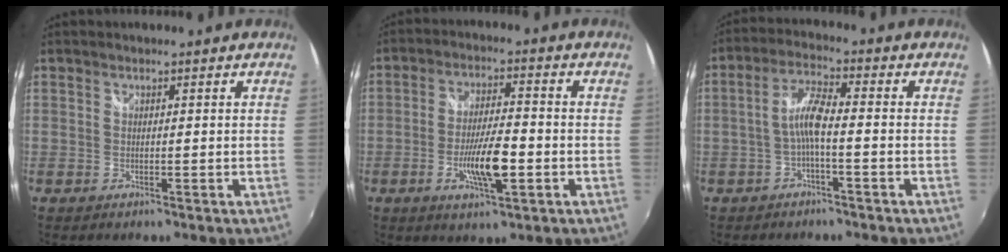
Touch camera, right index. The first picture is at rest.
{"total": 9.1, "force": [-2.9, 2.4, 8.2], "torque": [-0.158, -0.006, -0.051]}
{"total": 5.1, "force": [-1.8, 0.7, 4.7], "torque": [-0.103, 0.012, -0.033]}